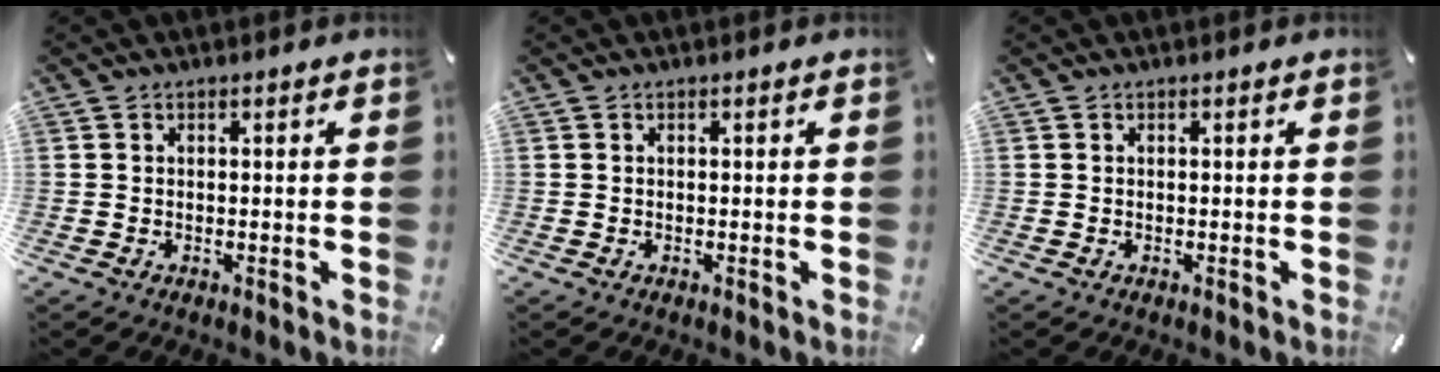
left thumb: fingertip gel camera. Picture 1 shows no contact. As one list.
[{"total": 0.0}, {"total": 0.0}]